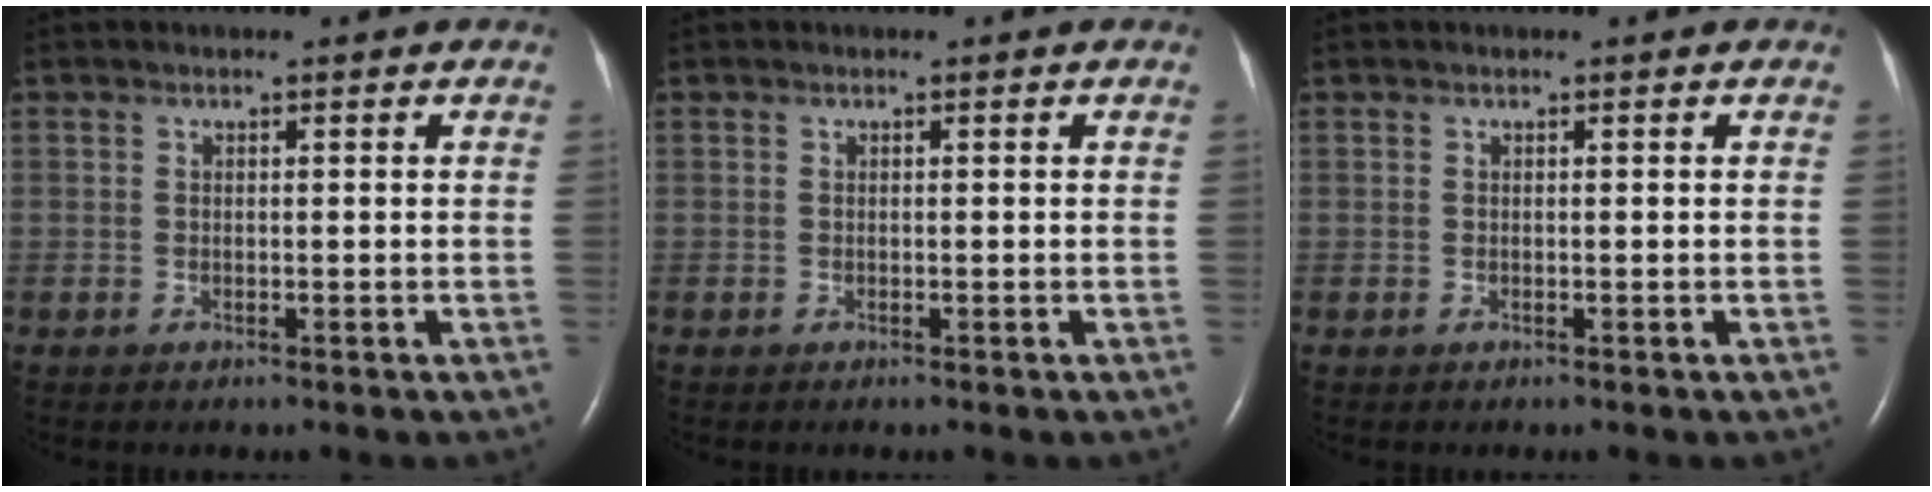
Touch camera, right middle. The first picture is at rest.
{"total": 0.0}
{"total": 0.0}